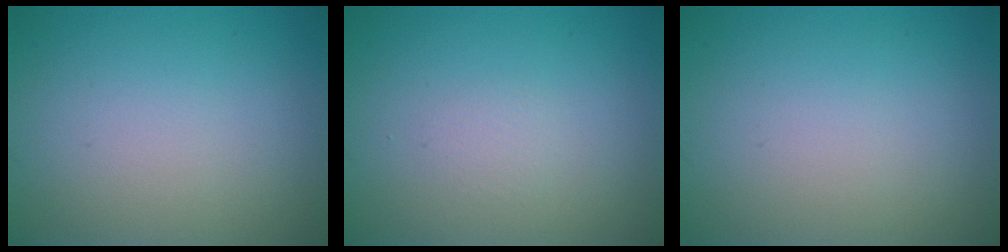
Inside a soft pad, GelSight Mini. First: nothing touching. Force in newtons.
{"total": 0.0}
{"total": 0.0}